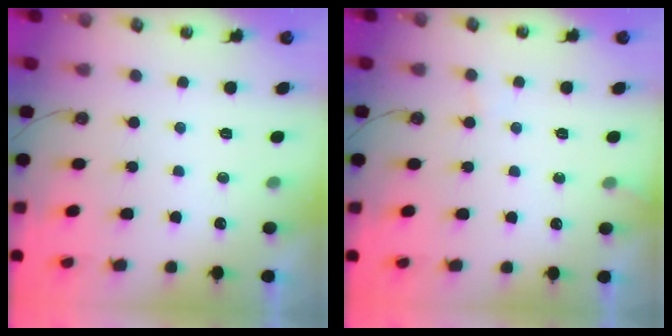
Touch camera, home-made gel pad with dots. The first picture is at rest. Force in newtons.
{"total": 5.2, "press": 5.2, "slide": 0.4}